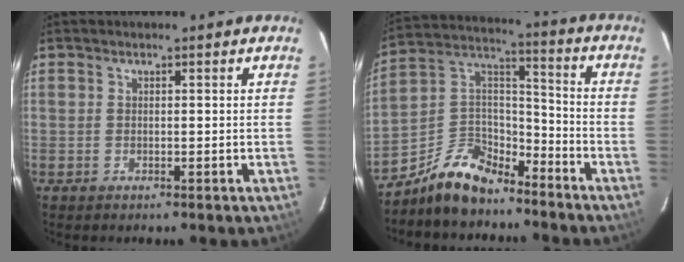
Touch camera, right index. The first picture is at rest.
{"total": 11.9, "force": [-9.4, 5.4, 5.1], "torque": [-0.118, 0.046, -0.171]}